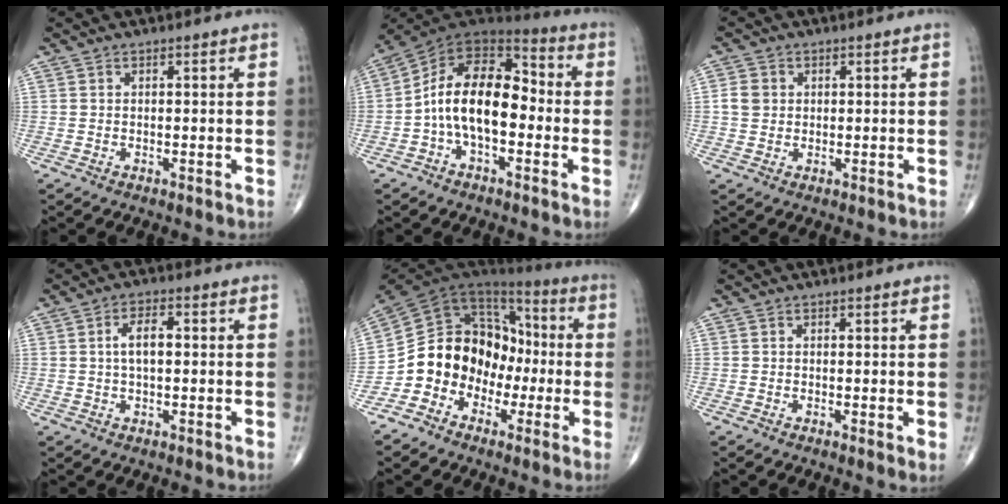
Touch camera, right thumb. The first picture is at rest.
{"total": 15.8, "force": [-2.2, 9.0, 12.8], "torque": [-0.193, 0.047, -0.050]}
{"total": 3.3, "force": [0.4, 2.9, 1.5], "torque": [-0.019, 0.003, 0.005]}
{"total": 4.7, "force": [0.4, 2.3, 4.1], "torque": [-0.073, 0.010, 0.004]}
{"total": 15.9, "force": [-4.8, 13.0, 7.8], "torque": [-0.097, 0.082, -0.090]}
{"total": 1.1, "force": [-0.1, 0.2, 1.0], "torque": [-0.016, -0.006, -0.004]}